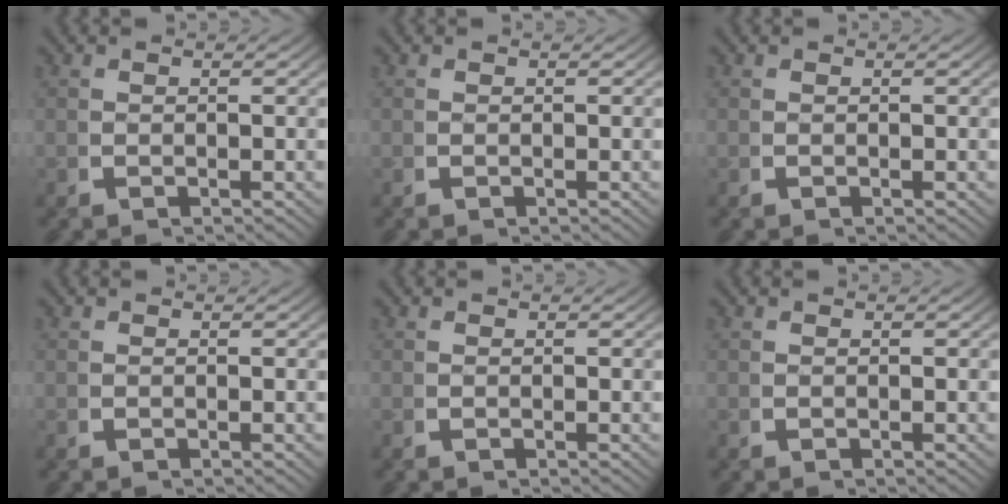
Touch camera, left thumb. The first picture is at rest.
{"total": 0.0}
{"total": 0.0}
{"total": 0.0}
{"total": 0.0}
{"total": 0.0}